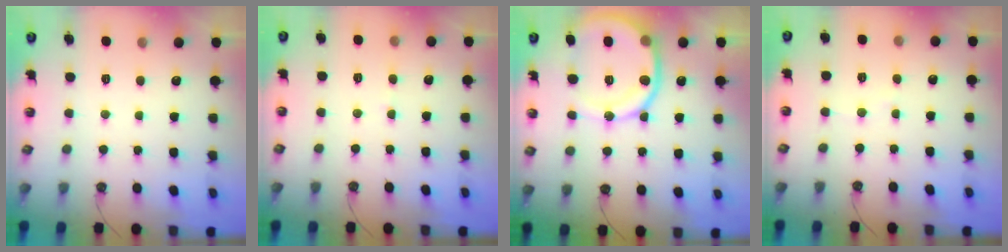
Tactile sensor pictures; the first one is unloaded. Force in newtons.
{"total": 4.2, "press": 4.1, "slide": 0.4}
{"total": 14.2, "press": 14.2, "slide": 1.3}
{"total": 3.4, "press": 3.4, "slide": 0.3}